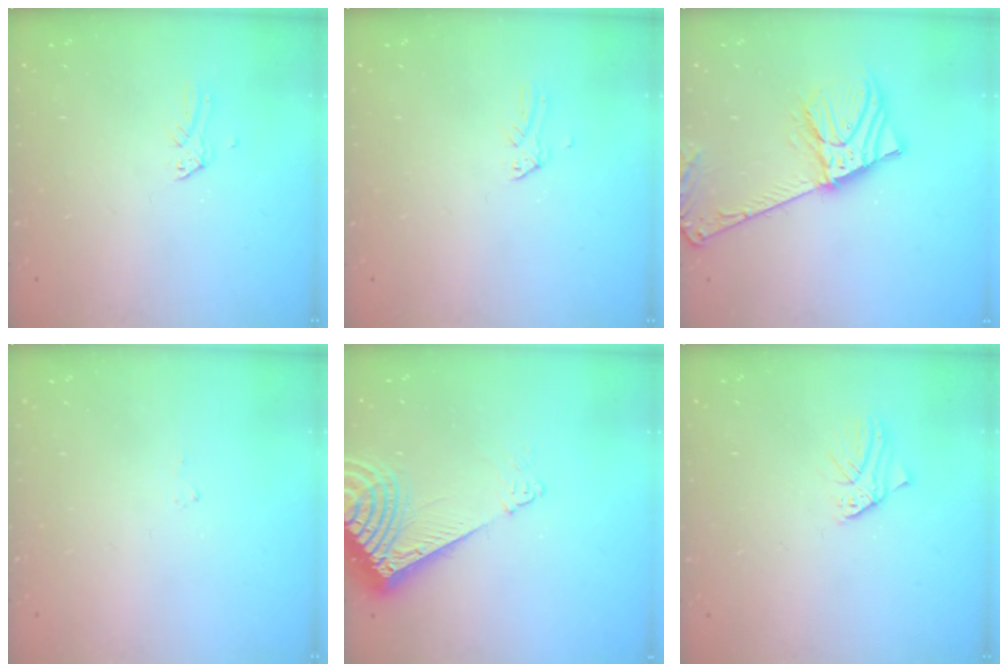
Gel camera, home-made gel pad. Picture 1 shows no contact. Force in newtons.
{"total": 0.0}
{"total": 12.7, "press": 12.5, "slide": 2.6}
{"total": 3.0, "press": 3.0, "slide": 0.1}
{"total": 10.6, "press": 10.5, "slide": 1.7}
{"total": 1.2, "press": 1.2, "slide": 0.1}